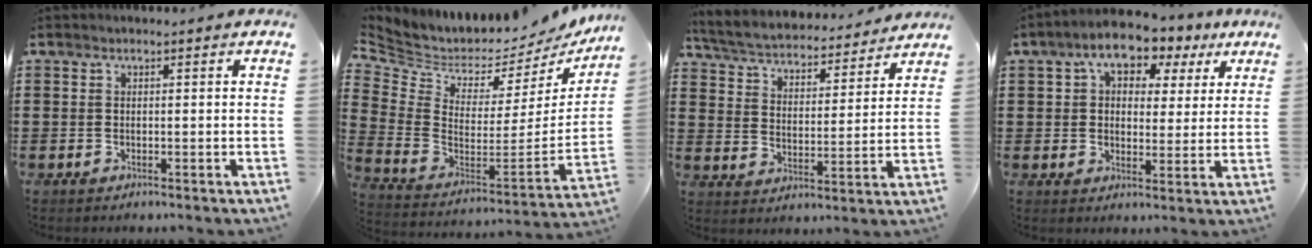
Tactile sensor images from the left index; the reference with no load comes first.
{"total": 3.1, "force": [2.5, 1.7, 0.9], "torque": [-0.041, -0.043, 0.035]}
{"total": 4.6, "force": [4.5, 0.2, 0.9], "torque": [-0.041, -0.032, 0.072]}
{"total": 7.1, "force": [4.6, 4.0, 3.7], "torque": [-0.073, -0.006, 0.075]}